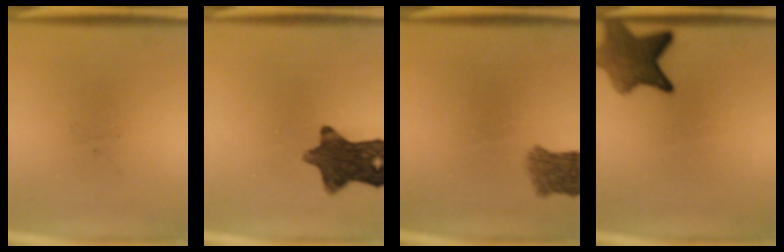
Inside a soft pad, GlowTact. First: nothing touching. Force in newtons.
{"total": 11.2}
{"total": 4.1}
{"total": 7.5}